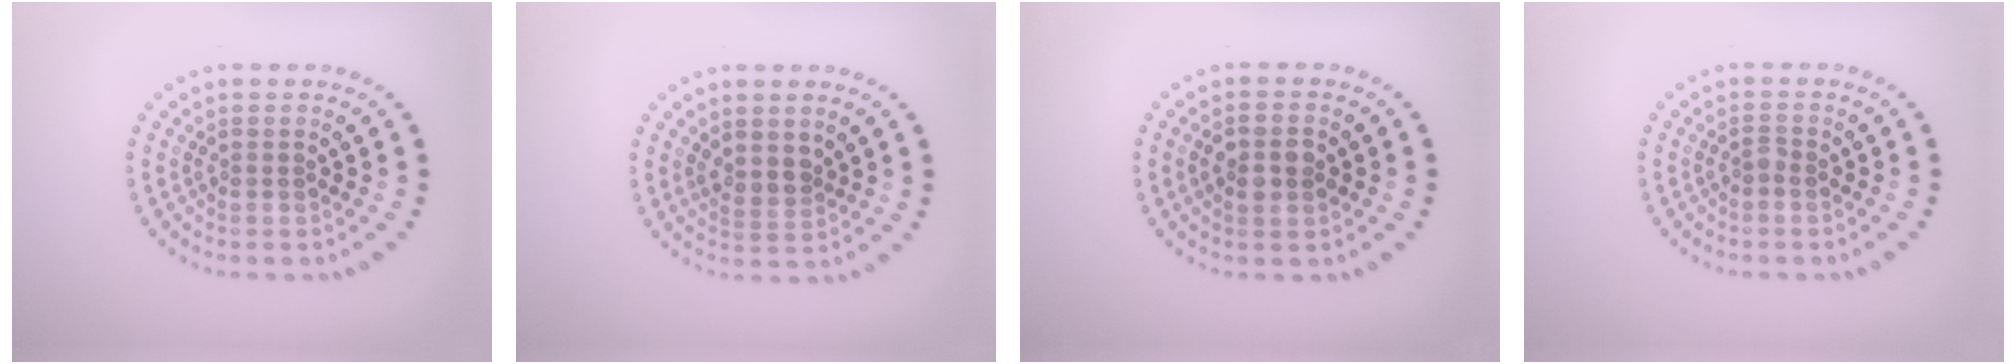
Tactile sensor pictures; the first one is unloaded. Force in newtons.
{"total": 2.0, "press": 1.8, "slide": 0.9}
{"total": 2.8, "press": 2.8, "slide": 0.1}
{"total": 0.8, "press": 0.6, "slide": 0.5}